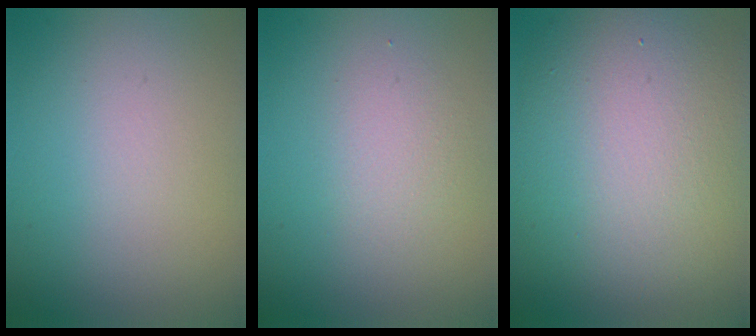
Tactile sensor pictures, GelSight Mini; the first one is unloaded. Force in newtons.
{"total": 1.7, "press": 1.7, "slide": 0.0}
{"total": 11.7, "press": 11.7, "slide": 0.7}